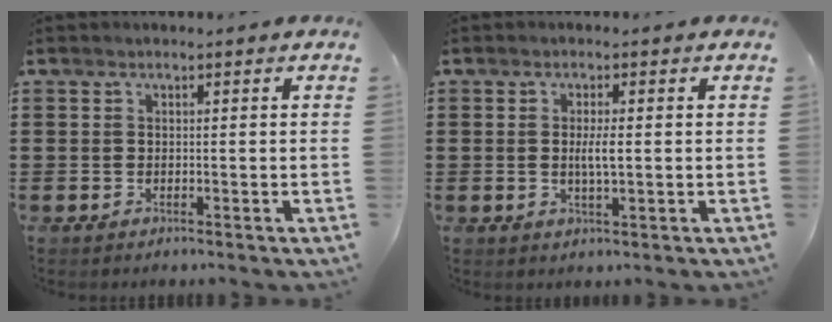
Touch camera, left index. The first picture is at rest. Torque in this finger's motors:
{"motor_torque": [0.74, 0.12, 0.11, 0.07]}